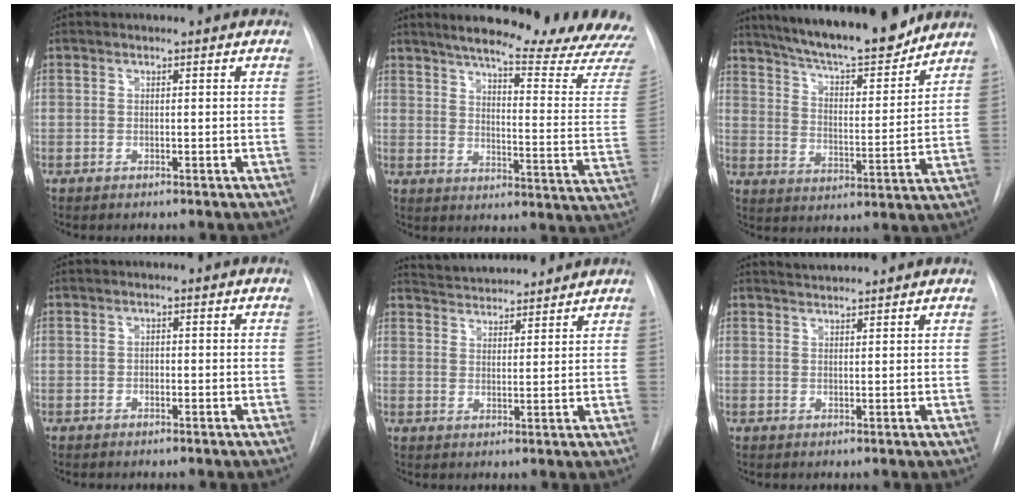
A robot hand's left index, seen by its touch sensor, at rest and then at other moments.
{"total": 26.9, "force": [24.0, 1.0, 12.0], "torque": [-0.179, -0.109, 0.289]}
{"total": 18.6, "force": [16.4, 2.6, 8.4], "torque": [-0.140, -0.007, 0.248]}
{"total": 0.7, "force": [-0.2, 0.5, 0.5], "torque": [-0.004, 0.003, -0.006]}
{"total": 10.5, "force": [10.0, 1.6, 2.7], "torque": [-0.045, 0.020, 0.150]}
{"total": 3.3, "force": [3.3, -0.3, 0.4], "torque": [-0.011, 0.021, 0.055]}